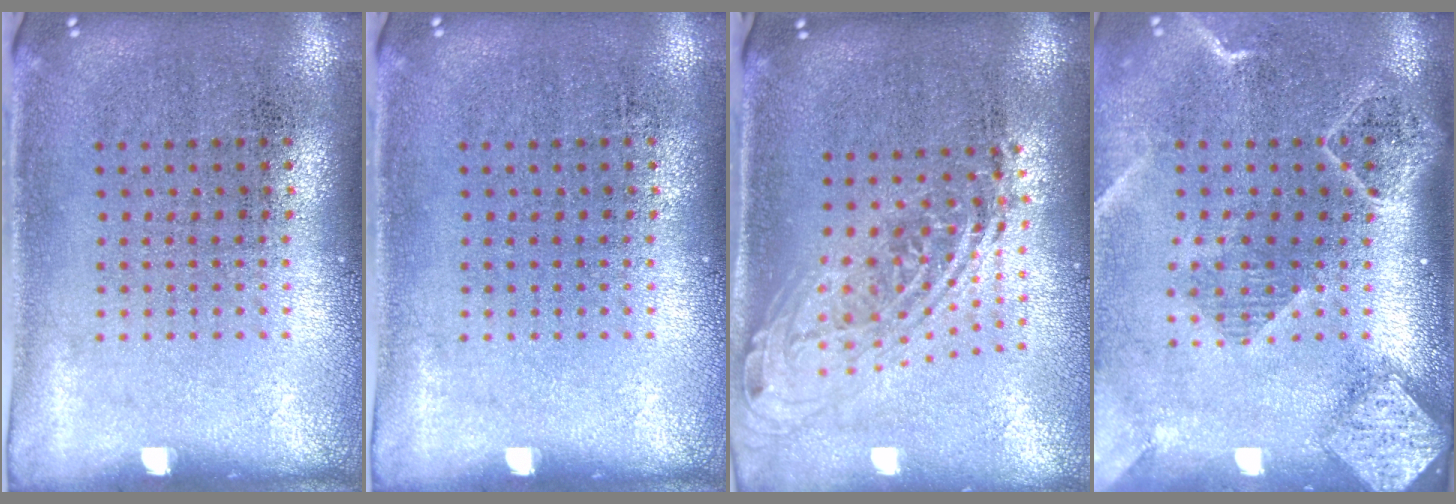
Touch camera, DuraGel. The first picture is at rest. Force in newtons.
{"total": 0.0}
{"total": 2.0, "press": 1.5, "slide": 1.2}
{"total": 2.5, "press": 2.0, "slide": 1.5}